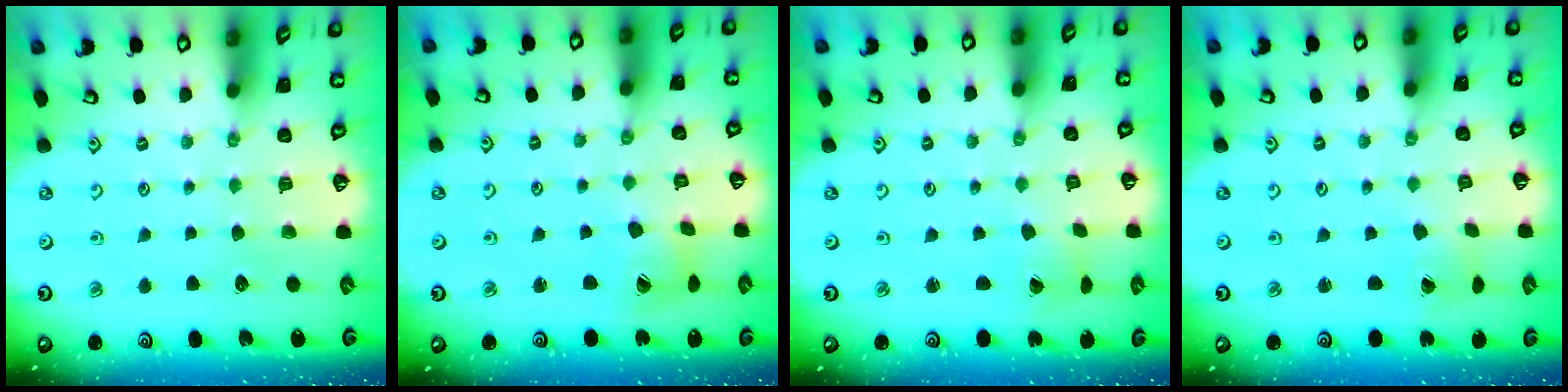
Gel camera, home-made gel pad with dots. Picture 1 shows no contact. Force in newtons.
{"total": 9.0, "press": 8.9, "slide": 0.8}
{"total": 1.3, "press": 1.3, "slide": 0.3}
{"total": 1.9, "press": 1.8, "slide": 0.7}